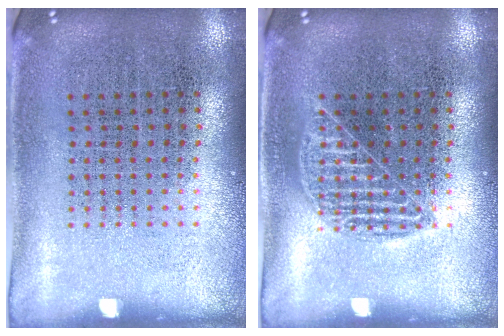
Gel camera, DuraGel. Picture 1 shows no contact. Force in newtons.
{"total": 1.4, "press": 1.4, "slide": 0.2}